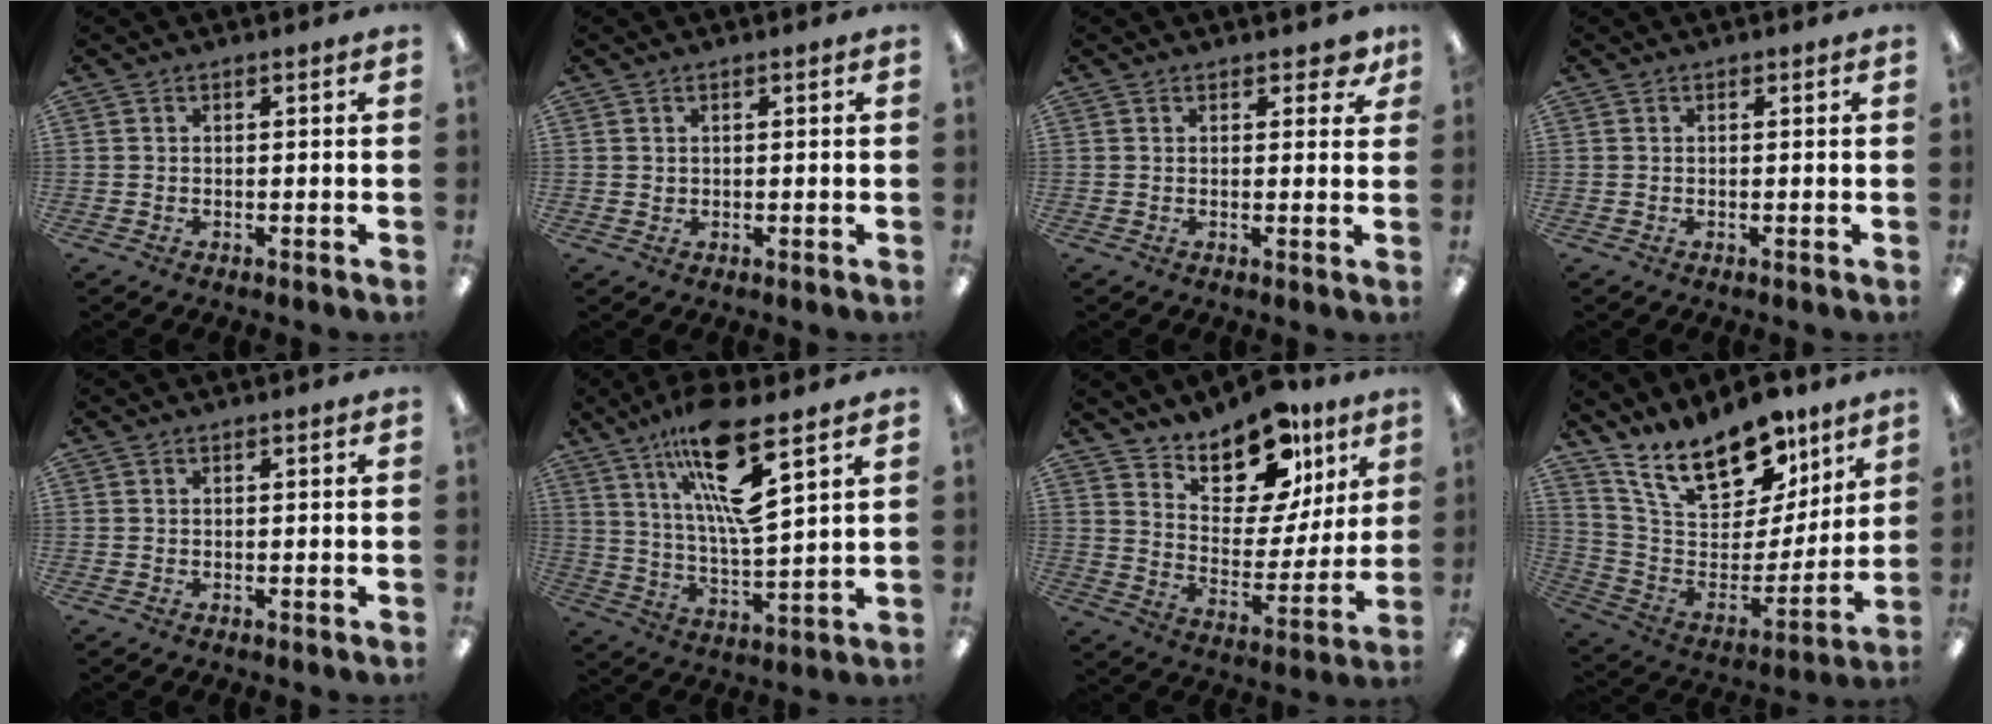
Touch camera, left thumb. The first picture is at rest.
{"total": 0.8, "force": [0.4, 0.7, 0.0], "torque": [-0.002, 0.003, 0.008]}
{"total": 3.6, "force": [2.4, 2.0, 1.8], "torque": [-0.015, -0.004, 0.041]}
{"total": 0.0}
{"total": 0.0}
{"total": 17.3, "force": [10.2, 4.0, 13.4], "torque": [-0.245, -0.047, 0.161]}
{"total": 16.1, "force": [12.4, 7.6, 6.7], "torque": [-0.109, -0.086, 0.223]}
{"total": 20.5, "force": [15.3, 9.2, 10.0], "torque": [-0.178, -0.103, 0.276]}